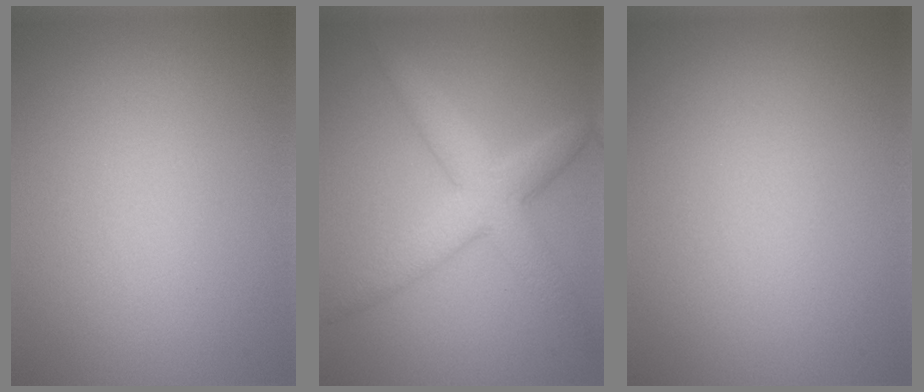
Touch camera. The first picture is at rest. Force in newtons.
{"total": 4.9, "press": 4.9, "slide": 0.1}
{"total": 0.0}